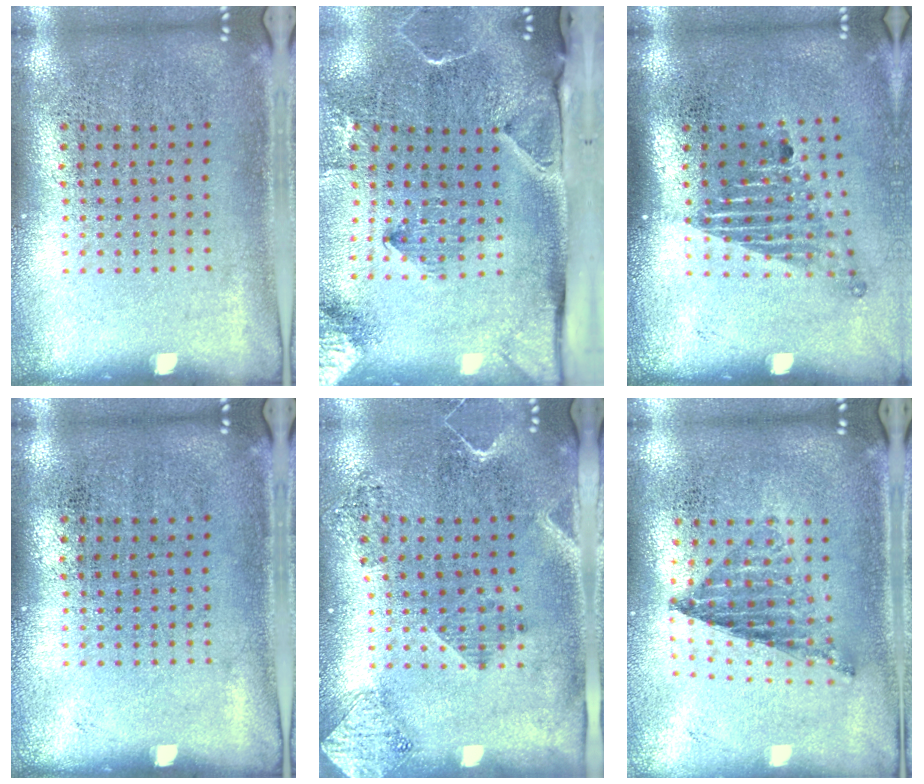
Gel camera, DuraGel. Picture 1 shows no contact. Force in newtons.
{"total": 3.3, "press": 2.3, "slide": 2.3}
{"total": 1.6, "press": 1.1, "slide": 1.2}
{"total": 0.0}
{"total": 2.0, "press": 1.7, "slide": 1.1}
{"total": 0.8, "press": 0.8, "slide": 0.1}